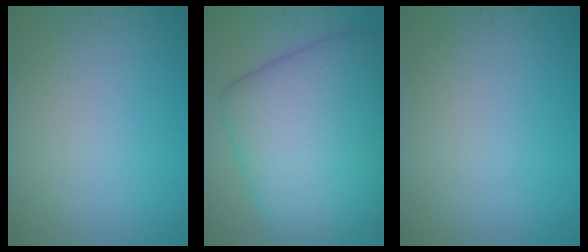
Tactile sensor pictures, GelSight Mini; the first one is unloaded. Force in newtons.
{"total": 13.6, "press": 13.6, "slide": 0.3}
{"total": 0.0}